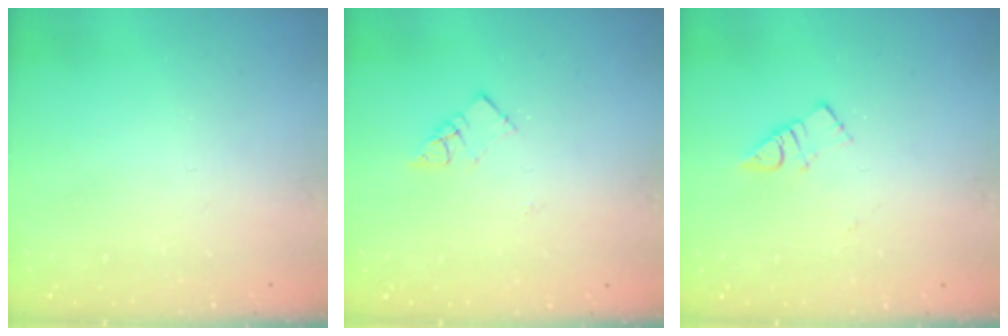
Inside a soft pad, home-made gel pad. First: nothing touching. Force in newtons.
{"total": 5.4, "press": 5.4, "slide": 0.1}
{"total": 4.8, "press": 4.7, "slide": 0.8}